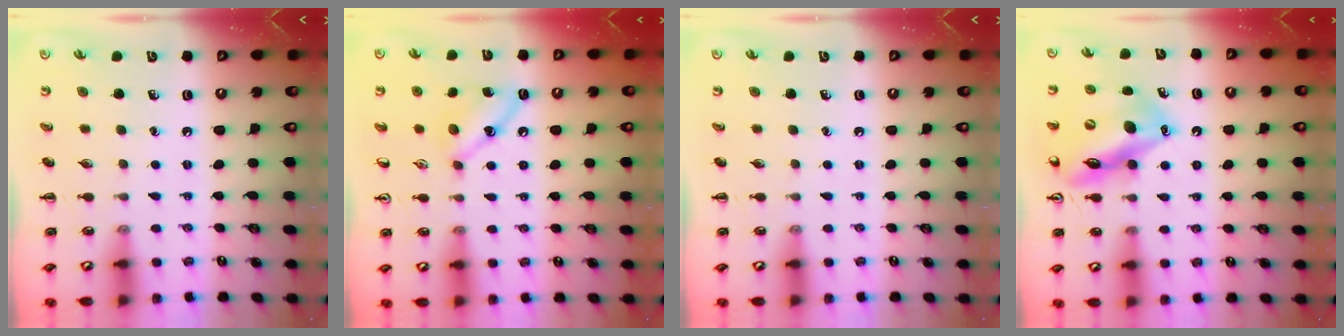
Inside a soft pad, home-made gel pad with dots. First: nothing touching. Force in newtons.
{"total": 7.4, "press": 7.2, "slide": 1.5}
{"total": 0.0}
{"total": 15.9, "press": 15.6, "slide": 3.0}